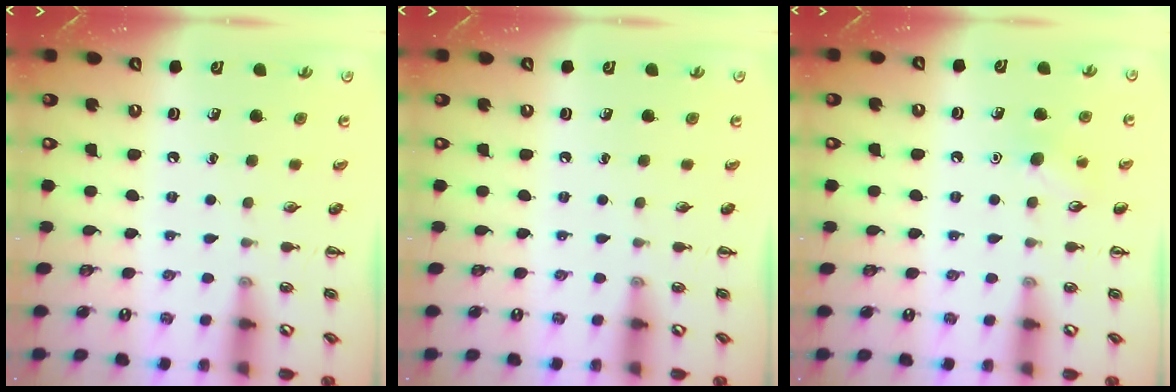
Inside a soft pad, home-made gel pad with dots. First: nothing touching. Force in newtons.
{"total": 0.0}
{"total": 7.2, "press": 6.9, "slide": 1.9}